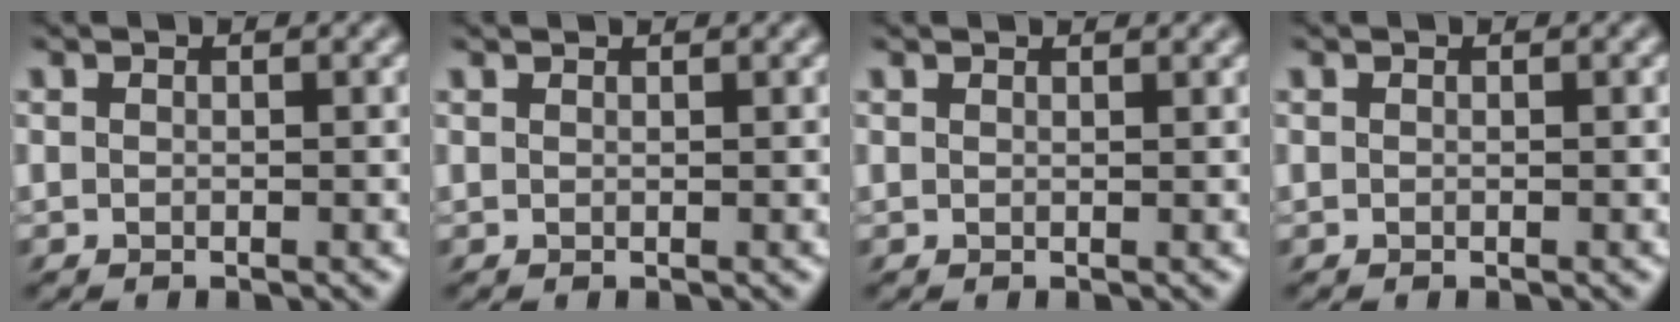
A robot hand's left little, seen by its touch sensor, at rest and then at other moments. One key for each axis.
{"total": 0.7, "fx": 0.6, "fy": -0.2, "fz": 0.0, "tx": 0.000, "ty": 0.005, "tz": 0.015}
{"total": 0.9, "fx": 0.9, "fy": 0.0, "fz": 0.1, "tx": -0.007, "ty": 0.007, "tz": 0.022}
{"total": 0.0}